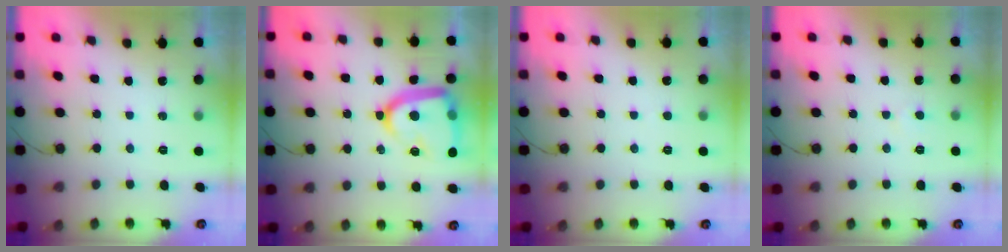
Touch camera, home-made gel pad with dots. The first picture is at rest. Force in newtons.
{"total": 17.5, "press": 17.5, "slide": 1.3}
{"total": 2.5, "press": 2.5, "slide": 0.2}
{"total": 2.8, "press": 2.7, "slide": 0.4}